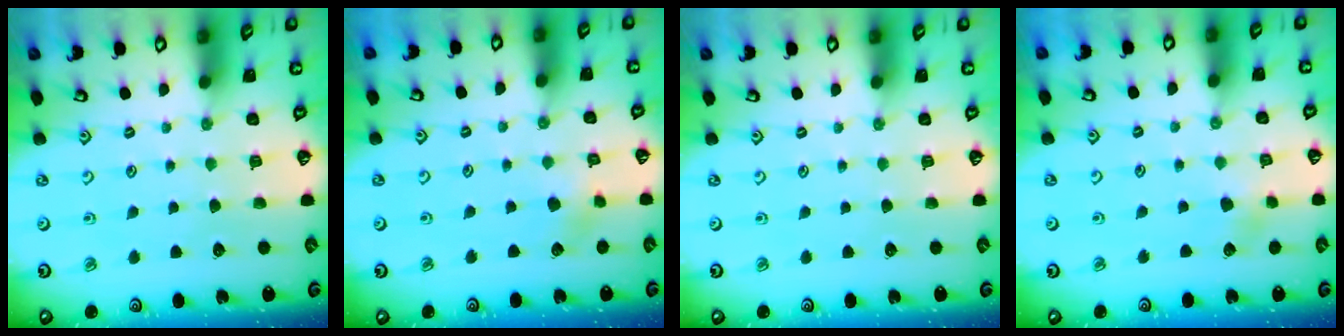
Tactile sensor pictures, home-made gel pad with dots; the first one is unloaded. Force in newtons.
{"total": 5.4, "press": 5.3, "slide": 0.9}
{"total": 0.0}
{"total": 3.8, "press": 3.7, "slide": 0.4}